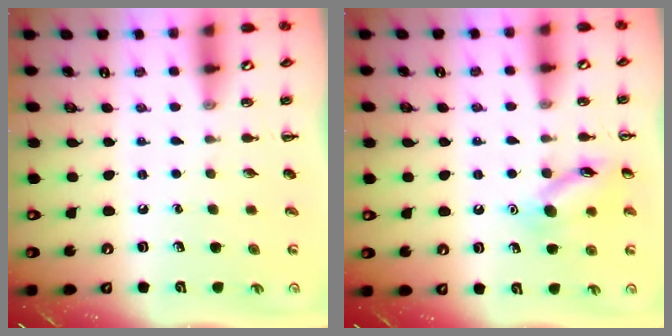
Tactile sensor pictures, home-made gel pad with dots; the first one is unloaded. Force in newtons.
{"total": 11.9, "press": 11.9, "slide": 0.6}